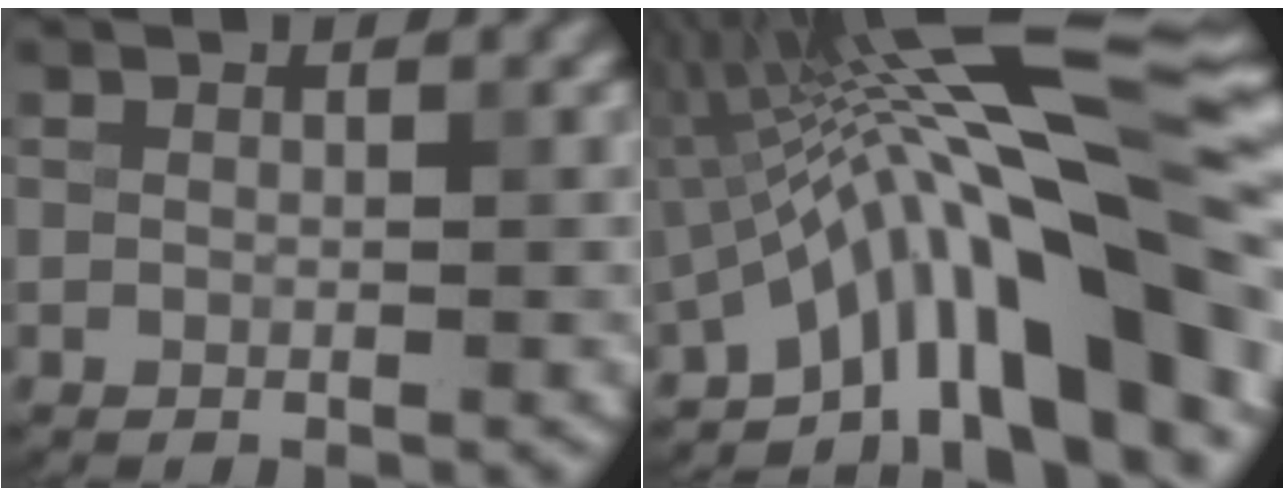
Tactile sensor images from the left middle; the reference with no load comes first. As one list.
[{"total": 17.1, "force": [-3.7, 4.1, 16.2], "torque": [-0.229, 0.038, -0.069]}]